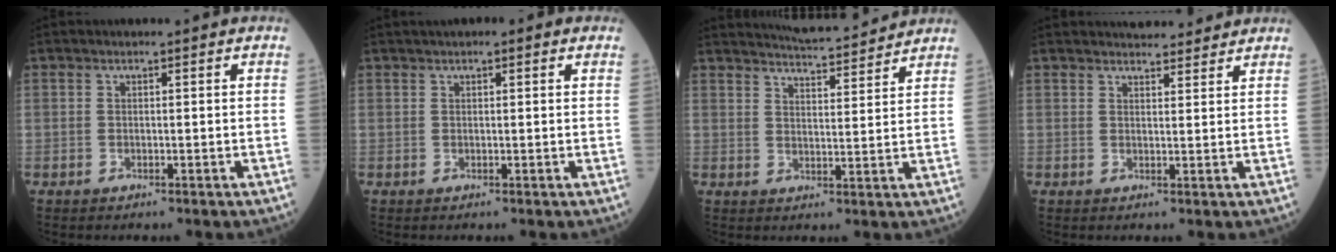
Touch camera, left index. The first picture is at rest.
{"total": 2.7, "force": [1.6, 0.7, 2.0], "torque": [-0.033, 0.021, 0.021]}
{"total": 10.0, "force": [9.6, 0.6, 2.6], "torque": [-0.047, 0.009, 0.136]}
{"total": 6.1, "force": [5.8, 1.4, 1.5], "torque": [-0.015, 0.014, 0.070]}